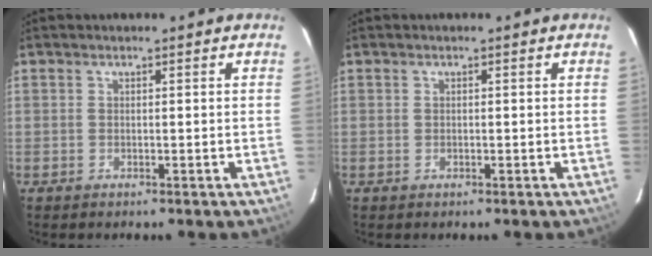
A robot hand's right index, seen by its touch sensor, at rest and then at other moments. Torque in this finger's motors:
{"motor_torque": [0.20, 0.12, 0.00, 0.01]}